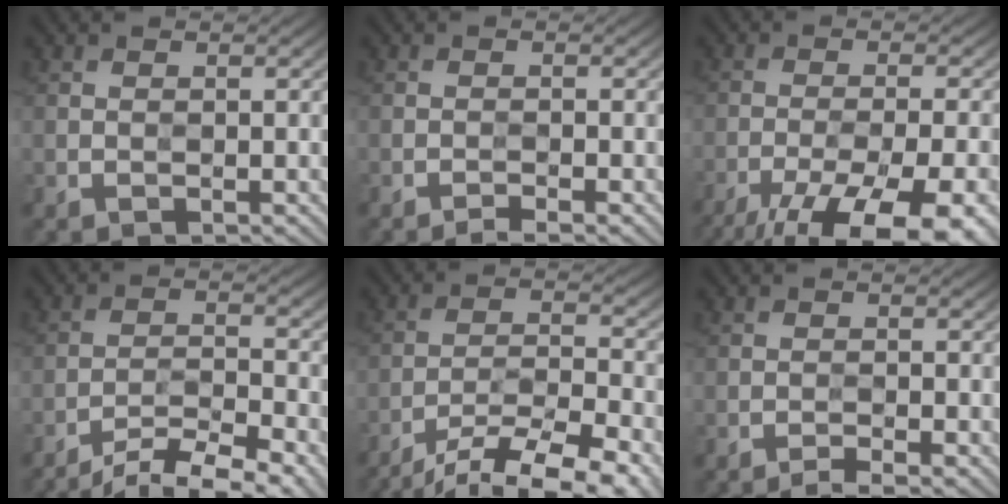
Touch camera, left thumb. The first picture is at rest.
{"total": 1.8, "force": [-1.3, 0.1, 1.2], "torque": [-0.017, 0.005, -0.026]}
{"total": 16.9, "force": [-12.6, 4.9, 10.2], "torque": [-0.161, -0.031, -0.168]}
{"total": 10.1, "force": [-8.2, 2.1, 5.6], "torque": [-0.101, -0.011, -0.128]}
{"total": 15.0, "force": [-12.1, 3.5, 8.1], "torque": [-0.147, -0.019, -0.179]}
{"total": 2.3, "force": [-1.7, 0.2, 1.5], "torque": [-0.021, 0.005, -0.033]}